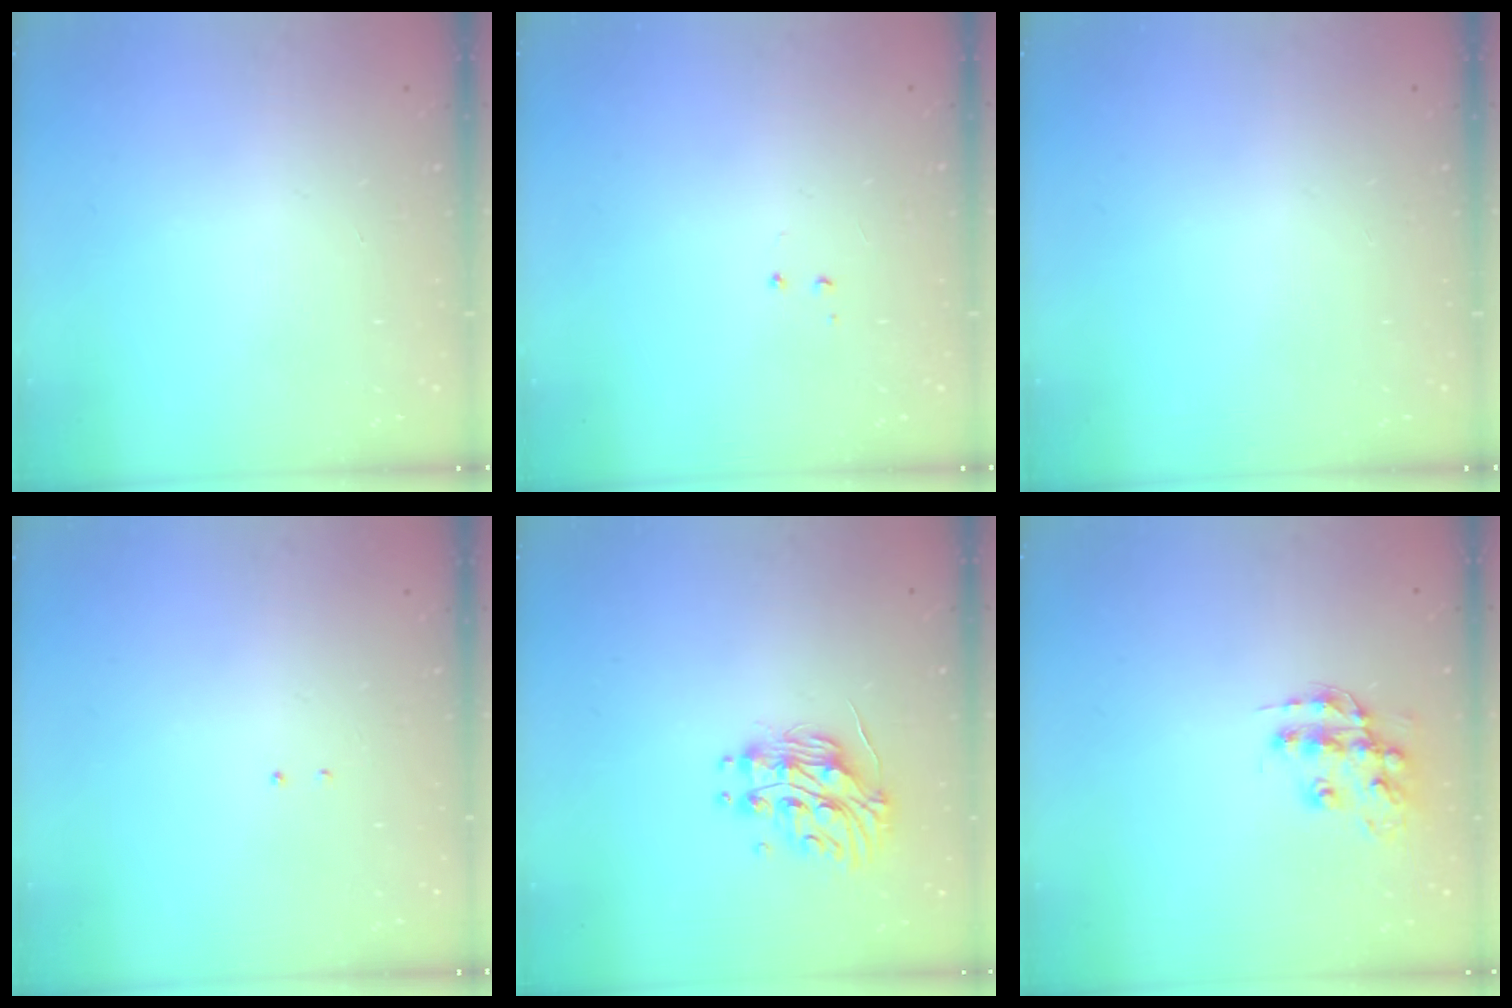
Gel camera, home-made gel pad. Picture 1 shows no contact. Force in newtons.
{"total": 4.0, "press": 4.0, "slide": 0.4}
{"total": 0.0}
{"total": 1.3, "press": 1.2, "slide": 0.6}
{"total": 13.2, "press": 13.2, "slide": 0.8}
{"total": 12.5, "press": 12.5, "slide": 0.9}